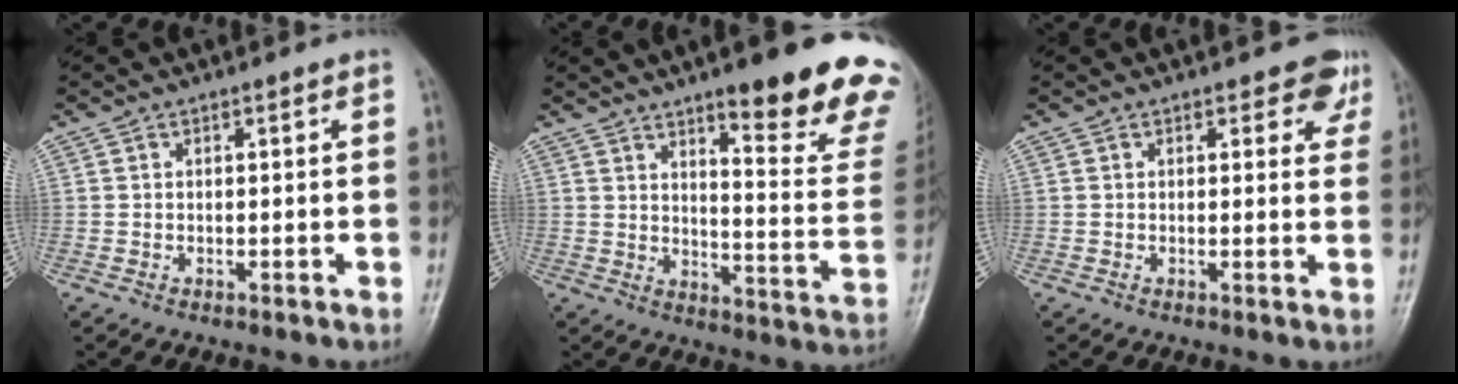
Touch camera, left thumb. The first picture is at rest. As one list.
[{"total": 20.0, "force": [13.1, 4.0, 14.6], "torque": [-0.155, -0.084, 0.178]}, {"total": 4.1, "force": [3.0, 2.3, 1.7], "torque": [0.015, -0.016, 0.023]}]